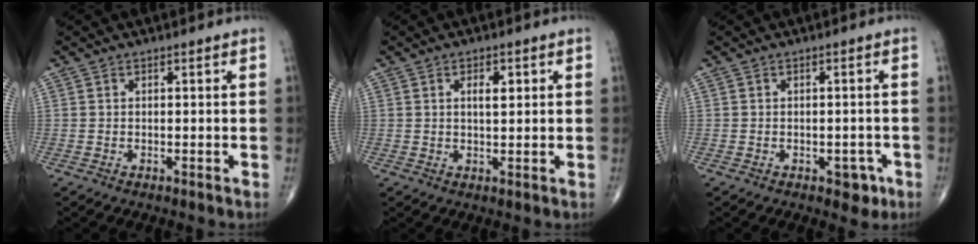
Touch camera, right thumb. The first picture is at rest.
{"total": 3.2, "force": [1.1, 1.4, 2.7], "torque": [-0.037, -0.004, 0.016]}
{"total": 3.0, "force": [-1.4, 2.0, 1.8], "torque": [-0.002, 0.005, -0.016]}